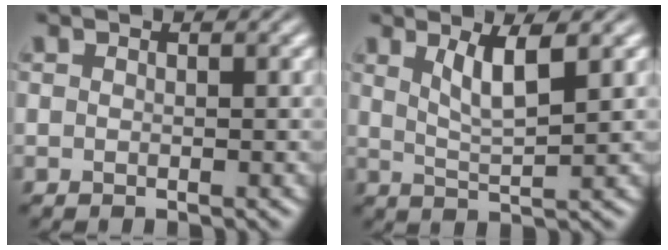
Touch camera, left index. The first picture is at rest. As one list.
[{"total": 3.6, "force": [1.8, 0.8, 3.0], "torque": [-0.056, -0.004, 0.035]}]